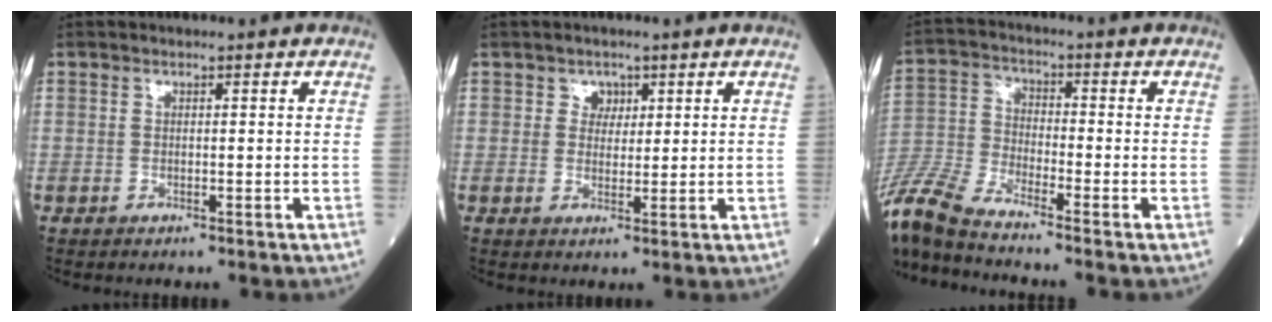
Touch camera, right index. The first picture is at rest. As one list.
[{"total": 2.2, "force": [1.1, 1.8, 0.6], "torque": [-0.003, -0.001, 0.015]}, {"total": 11.8, "force": [-10.8, -0.2, 4.9], "torque": [-0.122, -0.017, -0.221]}]